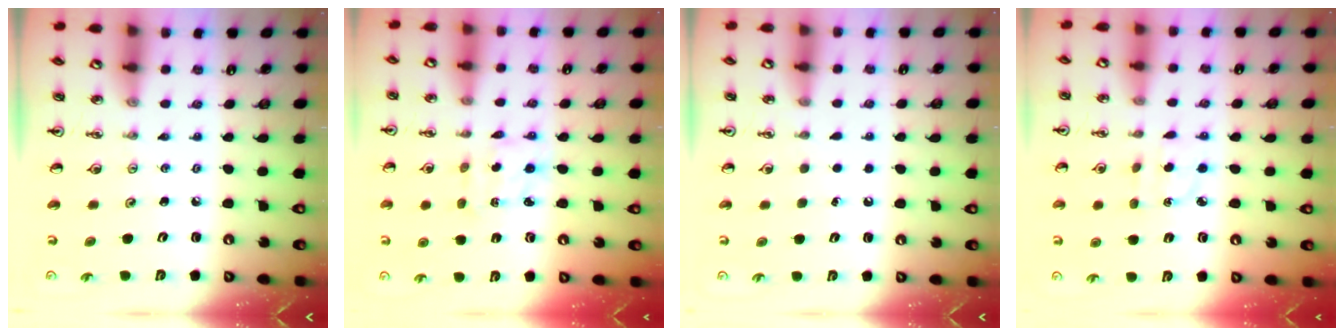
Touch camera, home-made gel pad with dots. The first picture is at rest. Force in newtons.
{"total": 2.0, "press": 1.9, "slide": 0.8}
{"total": 1.4, "press": 1.4, "slide": 0.1}
{"total": 3.0, "press": 2.9, "slide": 0.8}